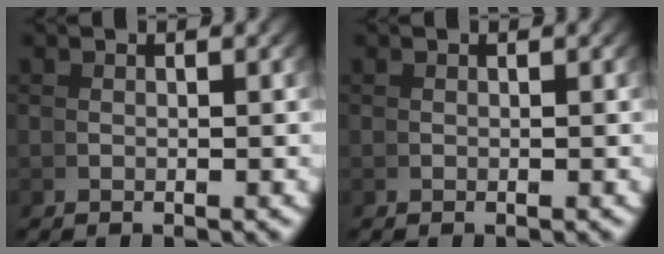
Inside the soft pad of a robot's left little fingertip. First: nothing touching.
{"total": 0.0}